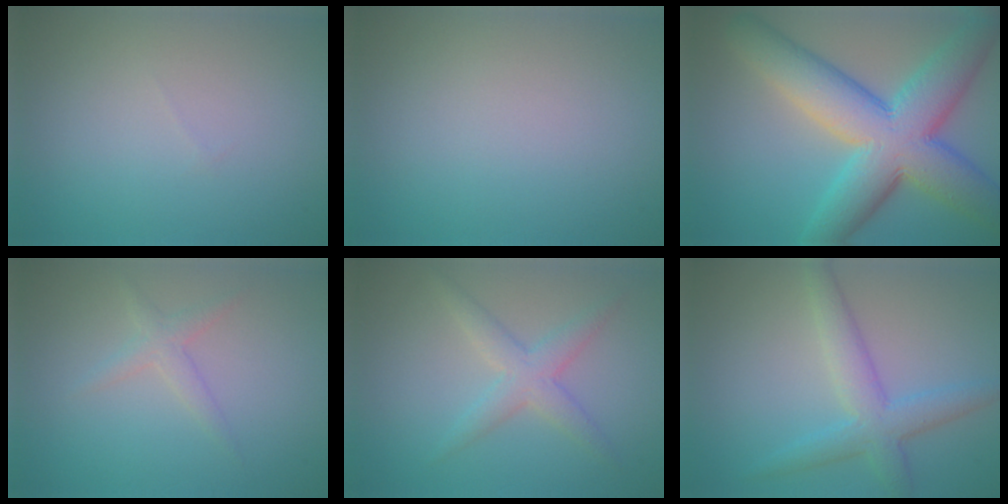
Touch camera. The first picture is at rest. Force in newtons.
{"total": 0.0}
{"total": 11.6, "press": 11.6, "slide": 0.2}
{"total": 1.5, "press": 1.5, "slide": 0.1}
{"total": 2.9, "press": 2.9, "slide": 0.0}
{"total": 4.1, "press": 4.1, "slide": 0.2}